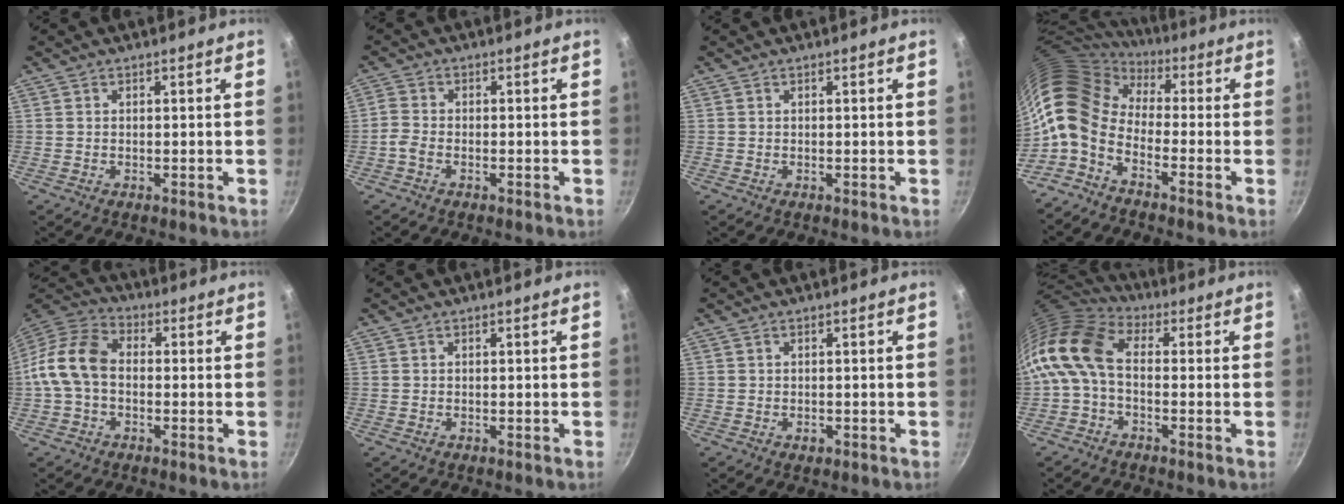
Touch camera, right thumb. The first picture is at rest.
{"total": 2.5, "force": [-1.6, 1.3, 1.5], "torque": [-0.044, 0.012, -0.041]}
{"total": 0.0}
{"total": 12.8, "force": [-1.5, 8.2, 9.8], "torque": [-0.172, 0.018, -0.047]}
{"total": 11.7, "force": [-0.9, 8.1, 8.4], "torque": [-0.150, 0.037, -0.037]}
{"total": 0.0}
{"total": 1.1, "force": [-0.4, 0.8, 0.7], "torque": [-0.006, 0.001, -0.007]}
{"total": 12.1, "force": [-1.3, 7.5, 9.4], "torque": [-0.187, 0.030, -0.046]}